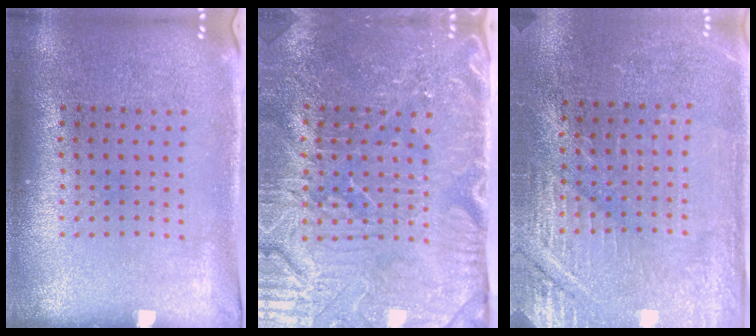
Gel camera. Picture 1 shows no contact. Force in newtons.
{"total": 5.0, "press": 4.5, "slide": 2.2}
{"total": 2.9, "press": 2.9, "slide": 0.2}